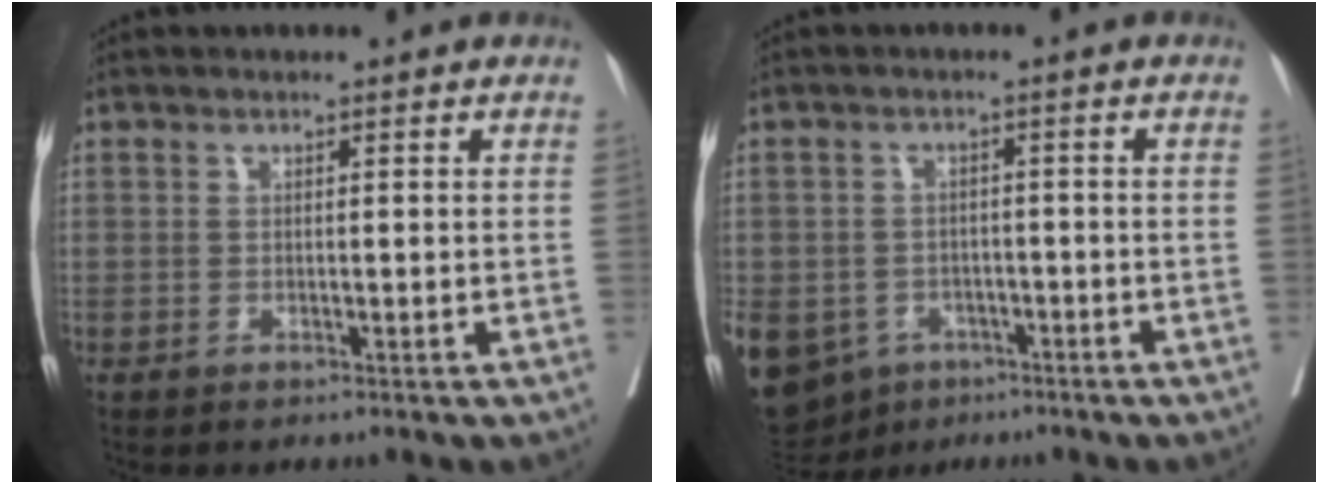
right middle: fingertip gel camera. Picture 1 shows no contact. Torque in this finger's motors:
{"motor_torque": [0.84, 0.09, 1.05, 0.21]}